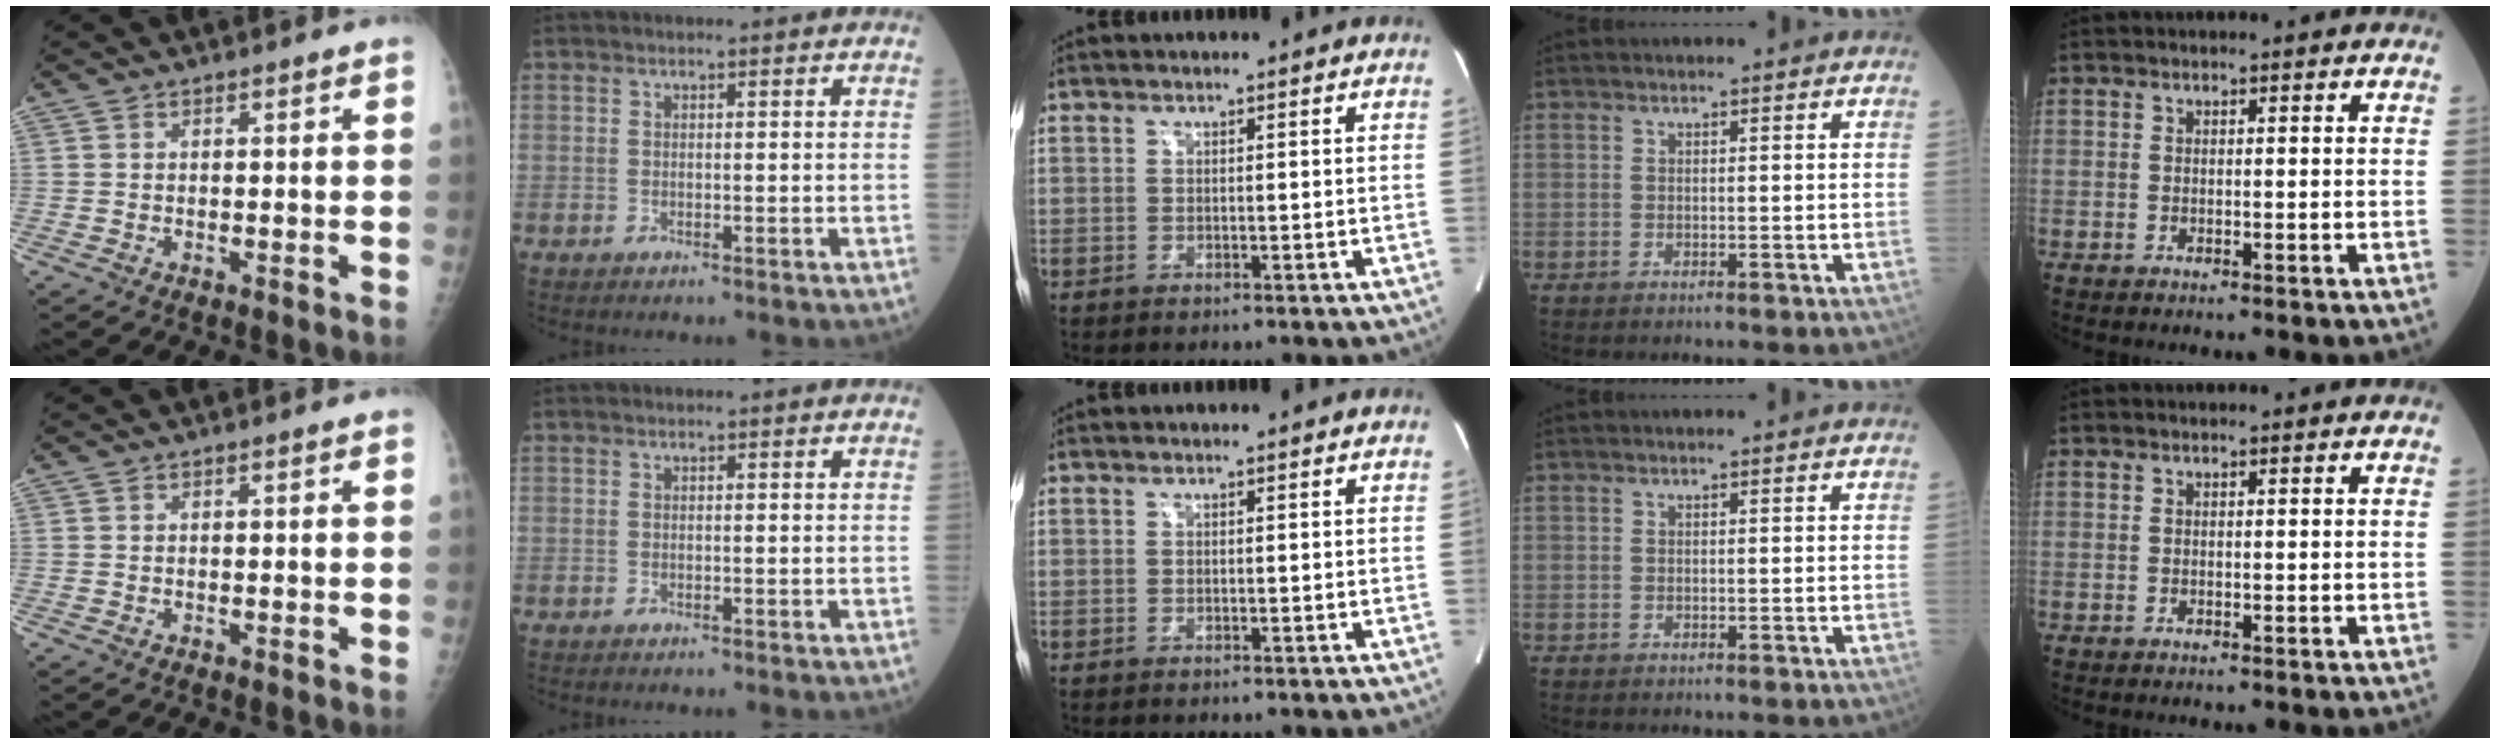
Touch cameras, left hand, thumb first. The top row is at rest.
{}